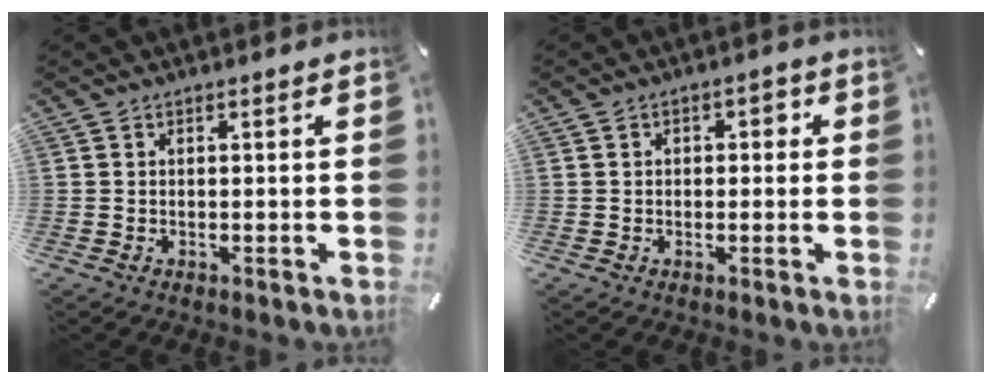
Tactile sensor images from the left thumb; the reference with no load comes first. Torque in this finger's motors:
{"motor_torque": [-0.01, -0.08, -0.06, 0.00, -0.02]}